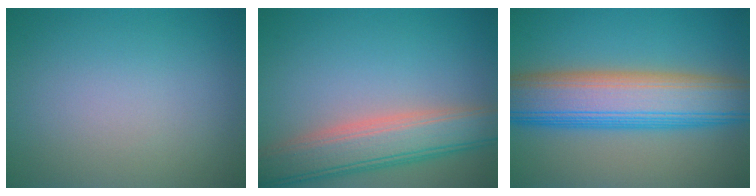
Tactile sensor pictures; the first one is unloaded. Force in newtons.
{"total": 6.8, "press": 6.8, "slide": 0.4}
{"total": 10.9, "press": 10.9, "slide": 0.0}